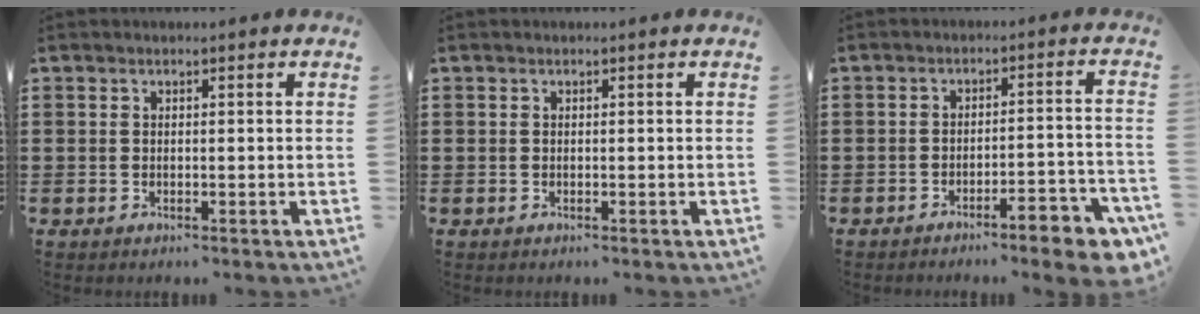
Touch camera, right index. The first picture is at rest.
{"total": 0.0}
{"total": 5.7, "force": [-4.6, 0.3, 3.4], "torque": [-0.051, -0.010, -0.083]}